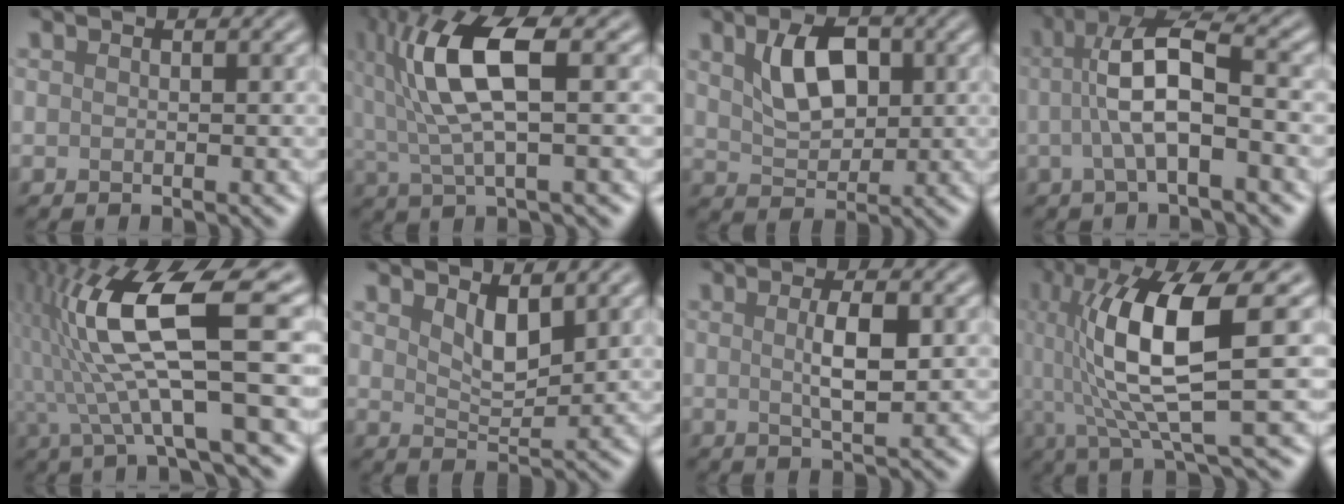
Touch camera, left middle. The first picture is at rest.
{"total": 8.4, "force": [1.9, 2.6, 7.7], "torque": [-0.166, 0.005, 0.034]}
{"total": 5.1, "force": [1.5, 3.0, 3.7], "torque": [-0.075, 0.004, 0.028]}
{"total": 6.2, "force": [-0.3, 1.7, 6.0], "torque": [-0.106, 0.016, -0.012]}
{"total": 11.0, "force": [0.6, 2.4, 10.7], "torque": [-0.210, 0.016, 0.012]}
{"total": 2.9, "force": [1.7, 1.2, 2.0], "torque": [-0.041, -0.009, 0.033]}
{"total": 3.3, "force": [0.3, 0.8, 3.2], "torque": [-0.060, 0.000, 0.006]}
{"total": 10.1, "force": [1.0, 2.5, 9.7], "torque": [-0.167, 0.006, 0.021]}